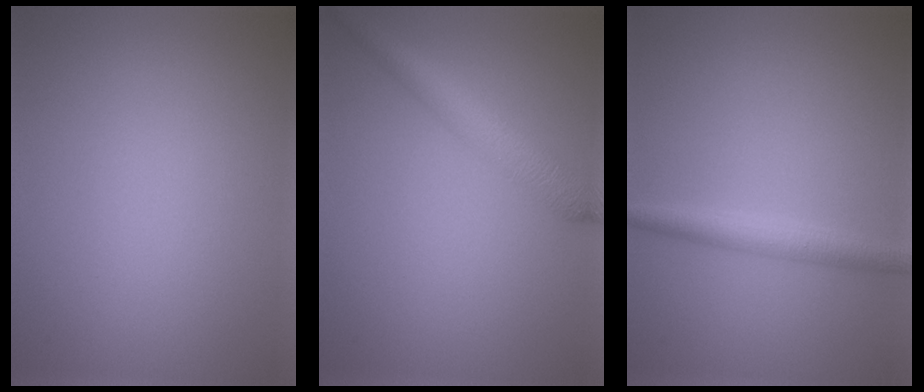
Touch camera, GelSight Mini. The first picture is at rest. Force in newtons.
{"total": 3.5, "press": 3.5, "slide": 0.1}
{"total": 2.5, "press": 2.5, "slide": 0.0}